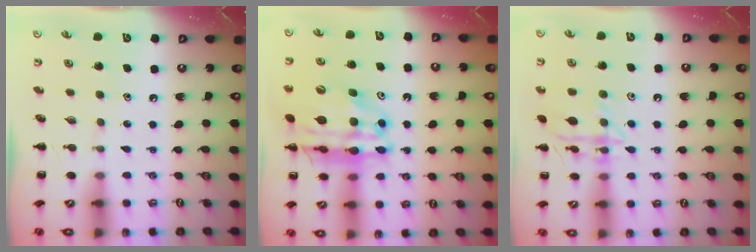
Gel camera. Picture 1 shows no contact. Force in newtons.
{"total": 20.4, "press": 20.0, "slide": 4.4}
{"total": 13.0, "press": 13.0, "slide": 0.6}